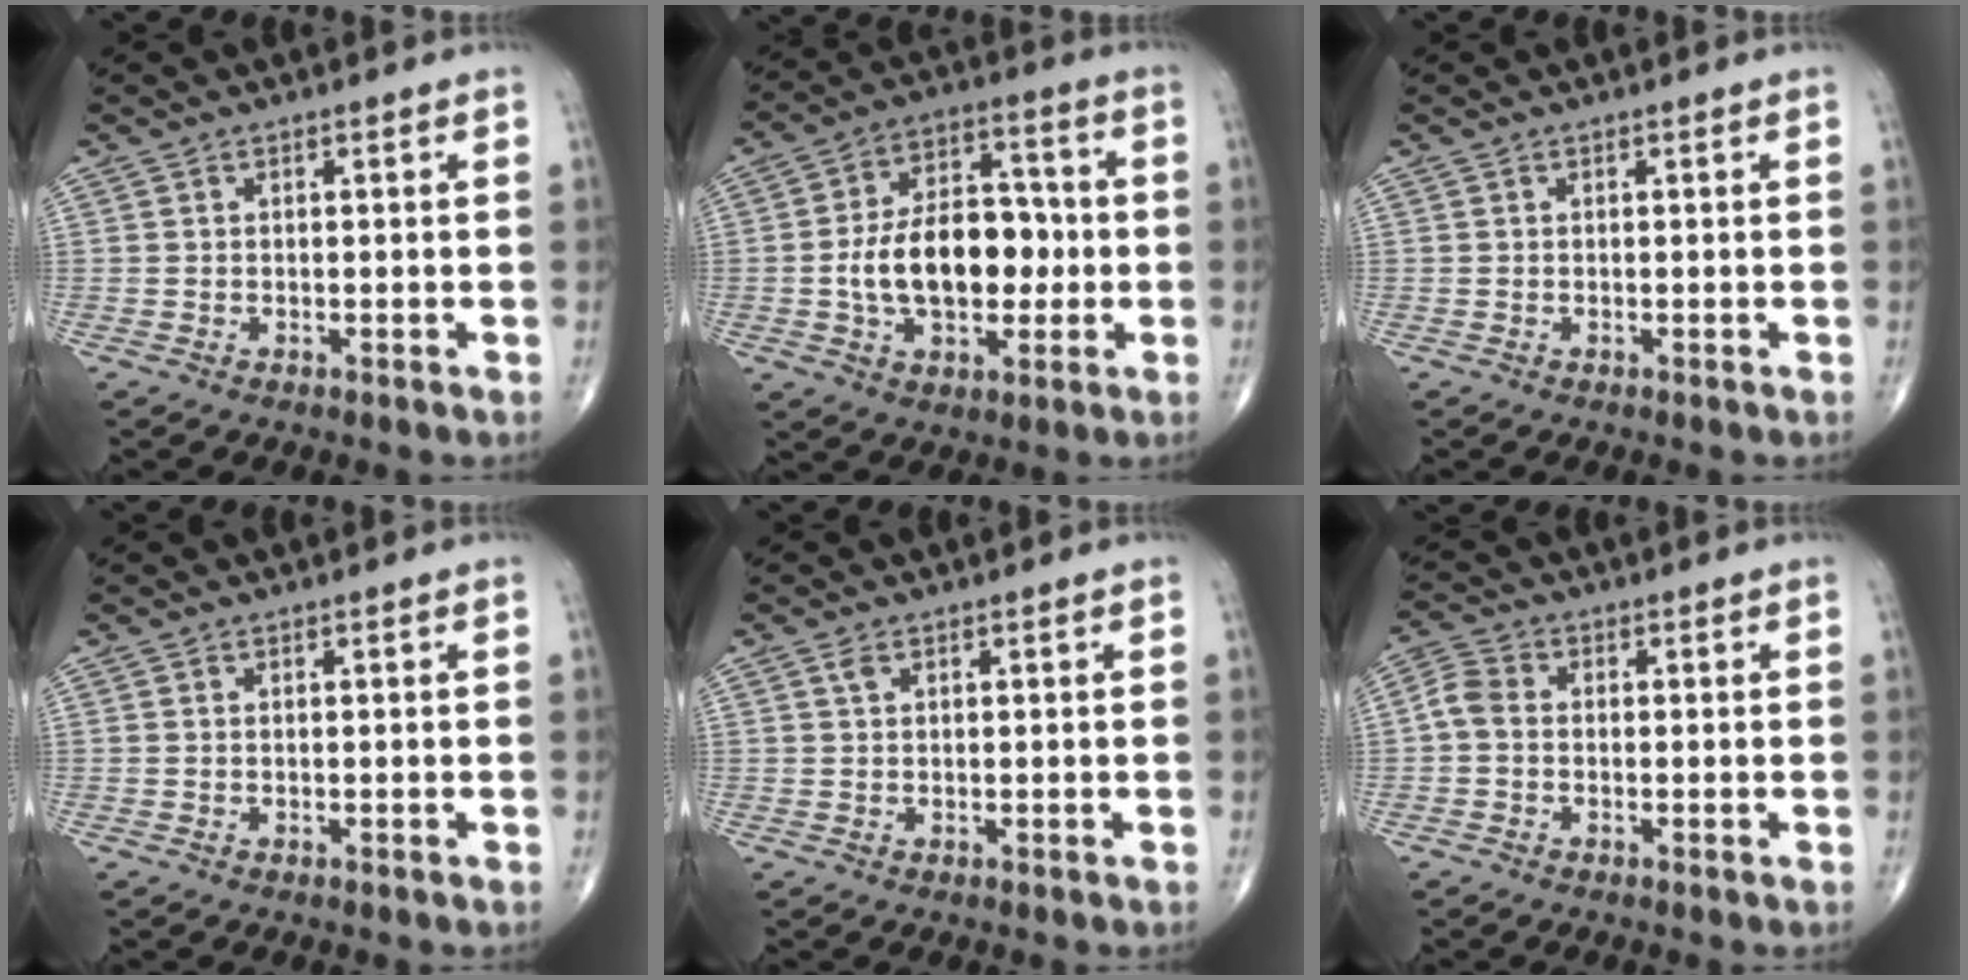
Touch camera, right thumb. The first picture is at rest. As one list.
[{"total": 16.2, "force": [-1.7, 9.9, 12.8], "torque": [-0.187, 0.032, -0.025]}, {"total": 0.0}, {"total": 0.0}, {"total": 1.2, "force": [0.6, 0.6, 0.8], "torque": [-0.017, 0.005, 0.011]}, {"total": 3.7, "force": [-0.4, 2.7, 2.5], "torque": [-0.053, 0.009, -0.021]}]